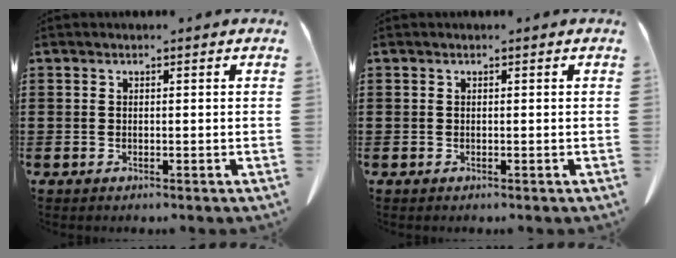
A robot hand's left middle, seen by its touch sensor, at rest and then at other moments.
{"total": 0.0}